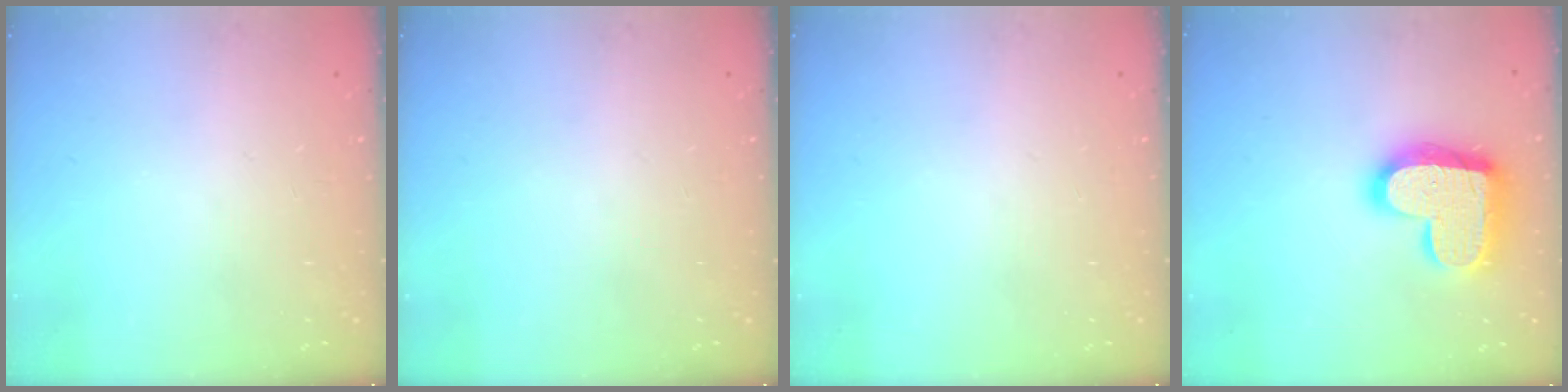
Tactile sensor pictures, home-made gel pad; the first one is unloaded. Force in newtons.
{"total": 0.0}
{"total": 0.0}
{"total": 19.2, "press": 19.2, "slide": 1.3}